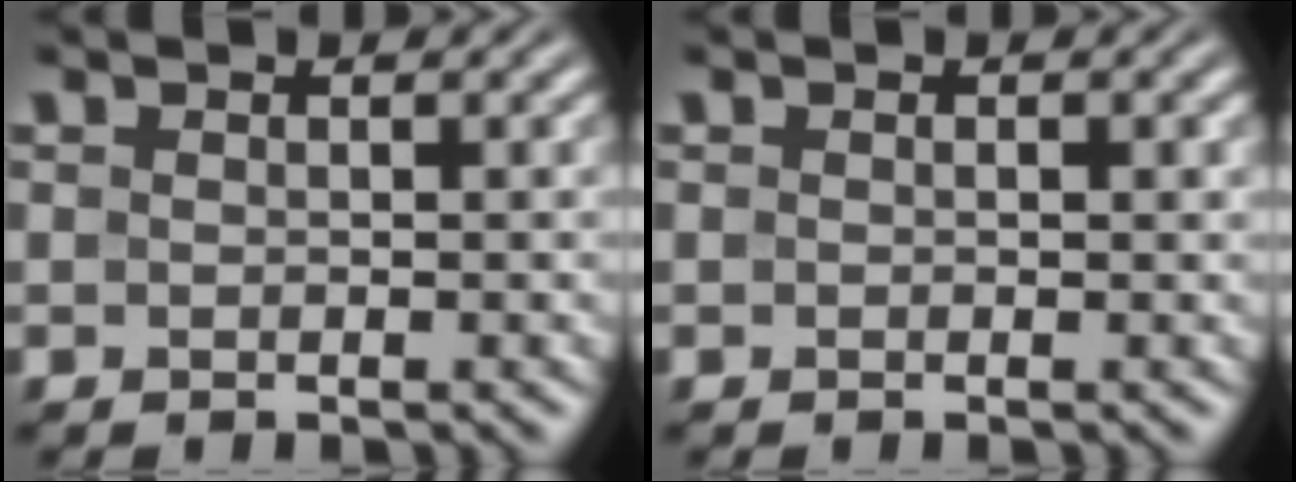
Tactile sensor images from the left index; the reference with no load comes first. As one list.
[{"total": 0.5, "force": [0.1, 0.2, 0.5], "torque": [-0.006, 0.000, 0.001]}]